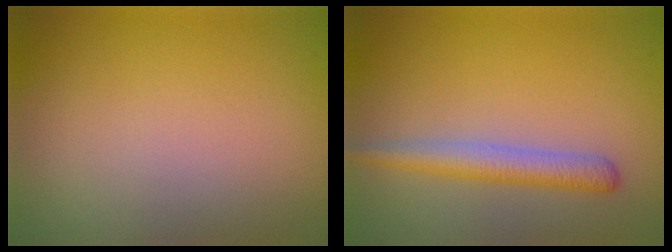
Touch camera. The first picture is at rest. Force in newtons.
{"total": 2.8, "press": 2.8, "slide": 0.1}